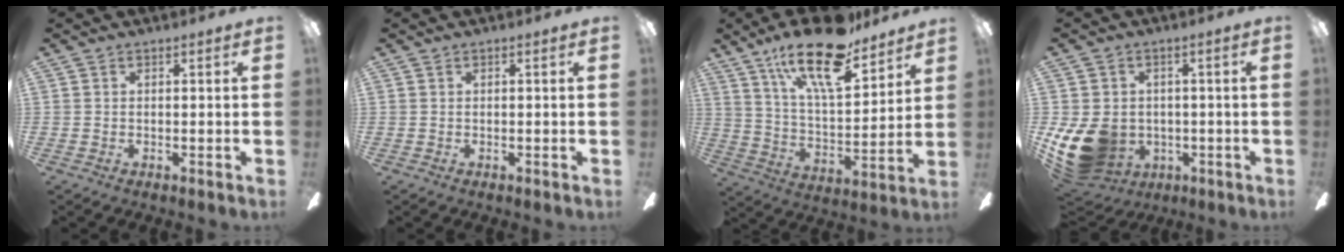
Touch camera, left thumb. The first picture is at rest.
{"total": 0.0}
{"total": 21.7, "force": [15.0, 7.5, 13.7], "torque": [-0.236, -0.083, 0.255]}
{"total": 13.4, "force": [-2.5, 11.1, 7.1], "torque": [-0.170, 0.001, -0.037]}